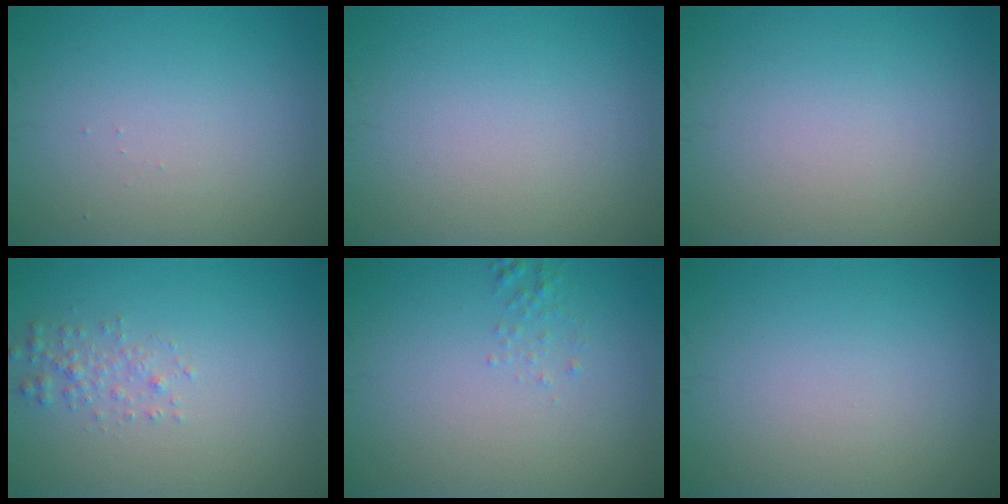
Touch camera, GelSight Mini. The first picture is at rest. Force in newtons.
{"total": 0.0}
{"total": 0.0}
{"total": 1.4, "press": 1.4, "slide": 0.0}
{"total": 0.8, "press": 0.8, "slide": 0.1}
{"total": 0.0}